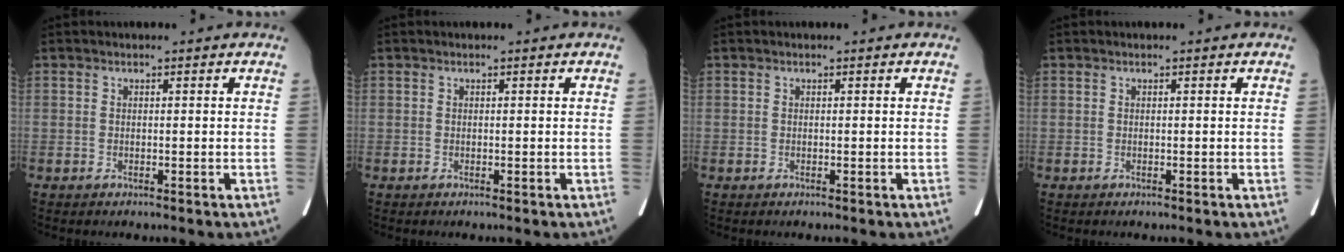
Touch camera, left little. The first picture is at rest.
{"total": 0.0}
{"total": 0.0}
{"total": 0.0}